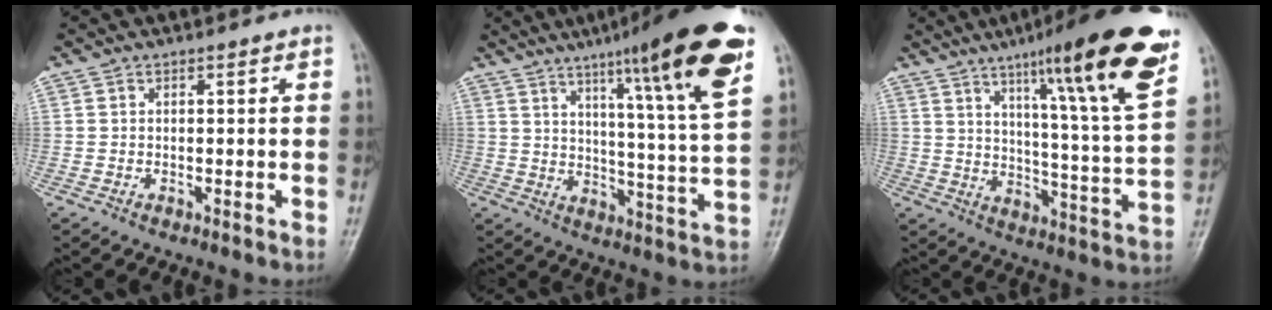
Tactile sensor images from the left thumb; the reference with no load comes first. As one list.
[{"total": 20.6, "force": [12.2, 1.1, 16.6], "torque": [-0.222, -0.051, 0.172]}, {"total": 23.2, "force": [13.8, 1.9, 18.5], "torque": [-0.248, -0.055, 0.202]}]